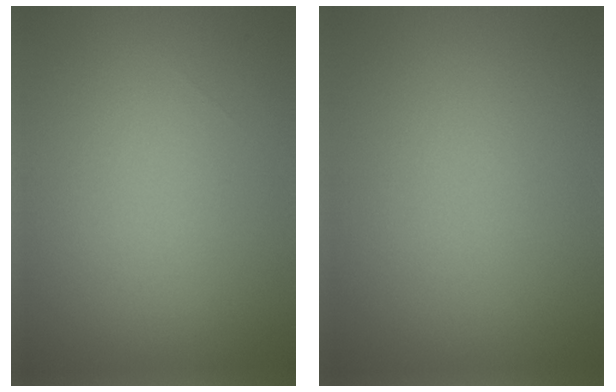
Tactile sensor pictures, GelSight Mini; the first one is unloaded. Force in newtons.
{"total": 0.0}